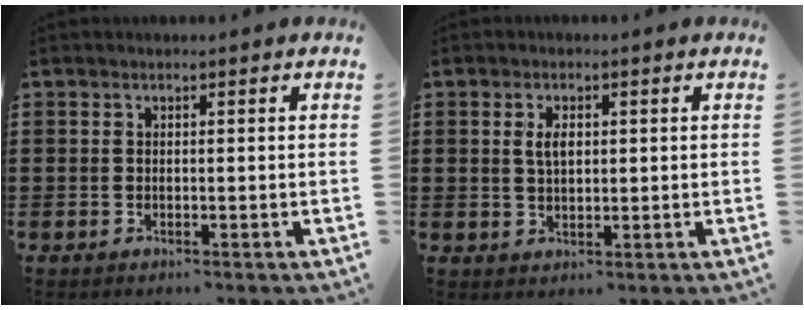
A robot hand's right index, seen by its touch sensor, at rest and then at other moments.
{"total": 2.9, "force": [0.7, 1.4, 2.5], "torque": [-0.052, 0.007, 0.010]}